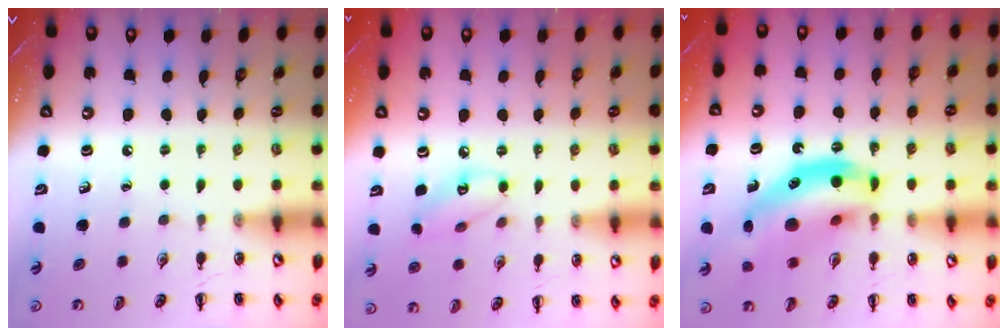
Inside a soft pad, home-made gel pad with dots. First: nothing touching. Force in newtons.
{"total": 6.3, "press": 6.3, "slide": 0.7}
{"total": 15.5, "press": 15.1, "slide": 3.8}